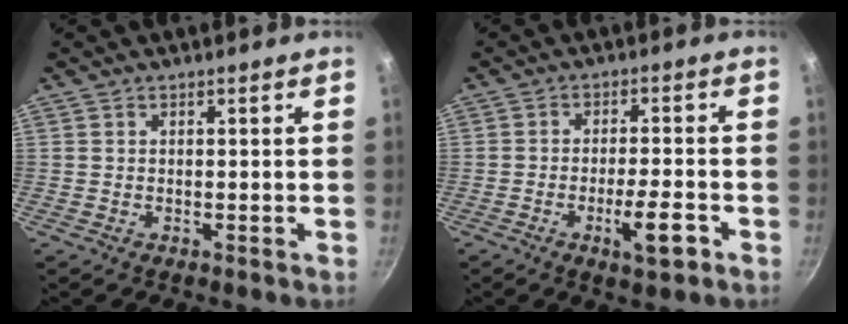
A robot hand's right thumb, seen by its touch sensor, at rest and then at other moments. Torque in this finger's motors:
{"motor_torque": [-0.09, 0.16, 0.06, 0.16, 0.02]}